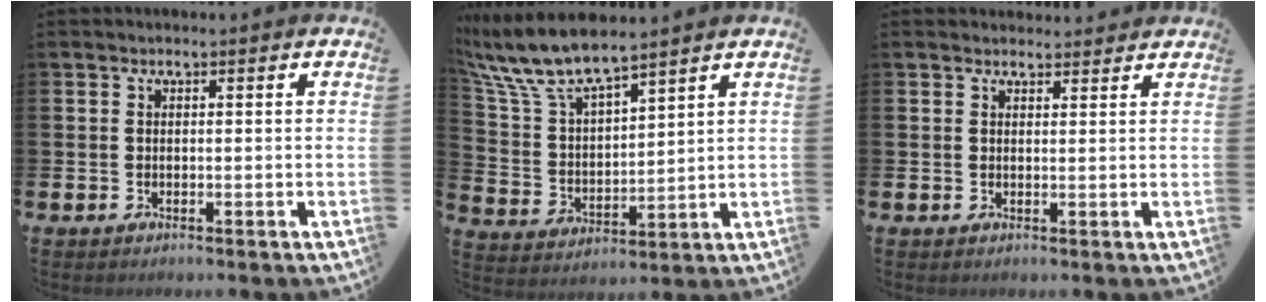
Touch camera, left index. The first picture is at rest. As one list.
[{"total": 8.5, "force": [7.8, 1.5, 3.2], "torque": [-0.095, -0.040, 0.138]}, {"total": 1.8, "force": [1.8, 0.4, 0.0], "torque": [0.020, -0.014, 0.028]}]